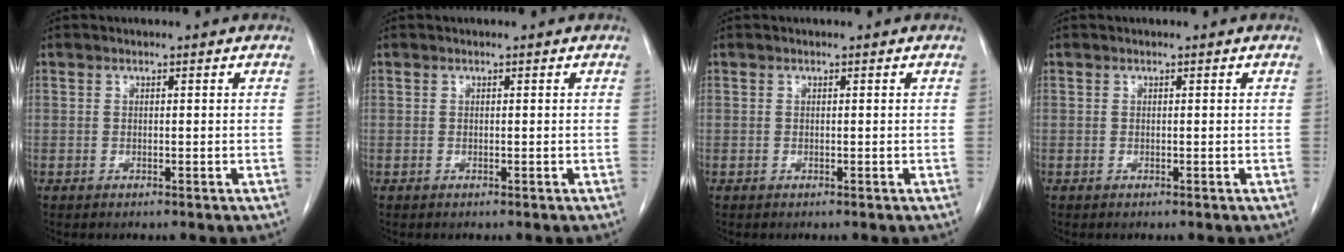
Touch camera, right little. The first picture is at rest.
{"total": 0.0}
{"total": 0.0}
{"total": 0.0}